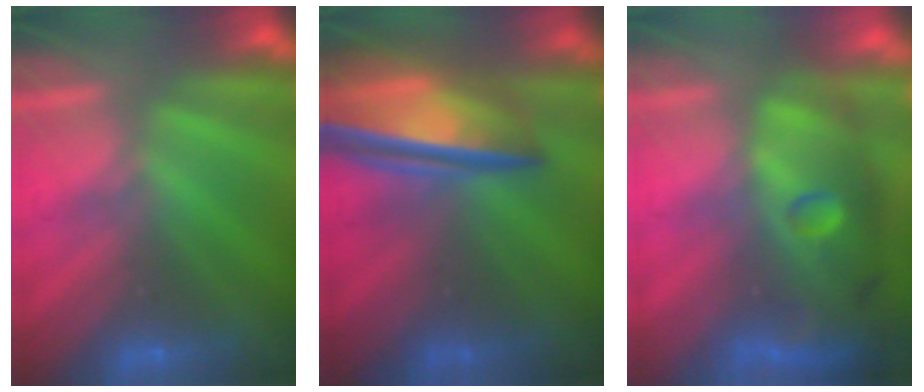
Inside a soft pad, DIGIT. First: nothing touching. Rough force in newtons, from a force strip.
{"total": 8.1}
{"total": 10.8}